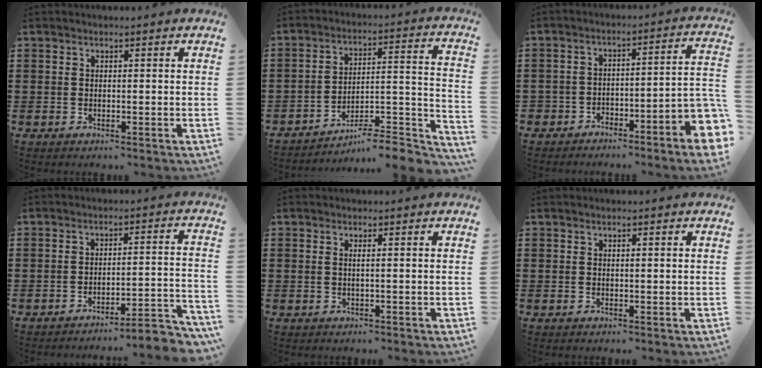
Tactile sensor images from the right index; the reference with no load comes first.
{"total": 6.4, "force": [-5.8, 0.6, 2.8], "torque": [-0.038, -0.010, -0.115]}
{"total": 5.6, "force": [-4.8, 1.1, 2.5], "torque": [-0.035, 0.003, -0.093]}
{"total": 4.3, "force": [-3.9, -0.1, 1.8], "torque": [-0.033, -0.015, -0.078]}
{"total": 0.9, "force": [0.1, 0.0, 0.9], "torque": [-0.017, -0.002, 0.002]}
{"total": 0.7, "force": [0.3, 0.1, 0.6], "torque": [-0.013, 0.001, 0.005]}